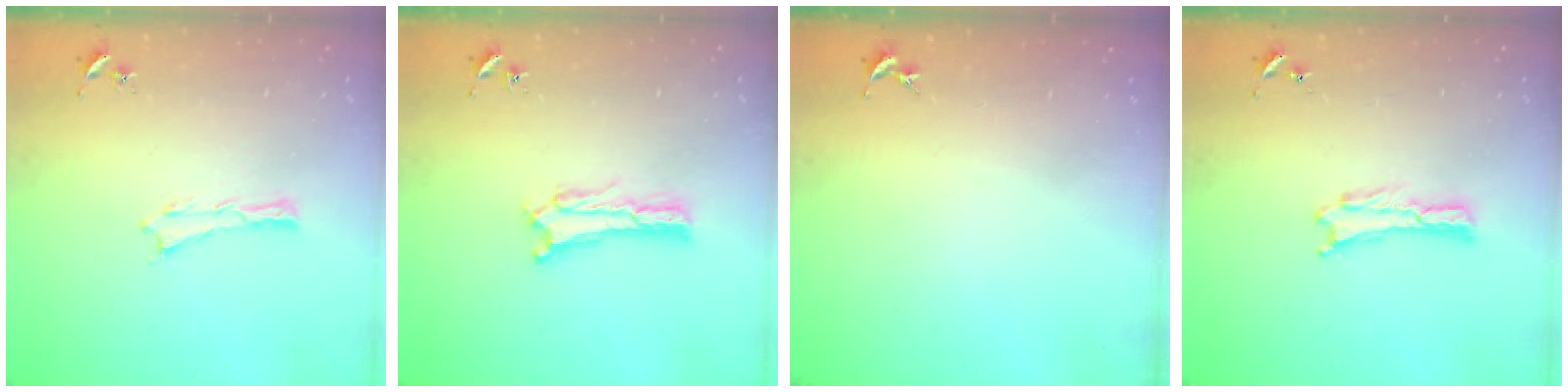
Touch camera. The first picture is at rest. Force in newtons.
{"total": 0.6, "press": 0.5, "slide": 0.2}
{"total": 0.0}
{"total": 0.0}